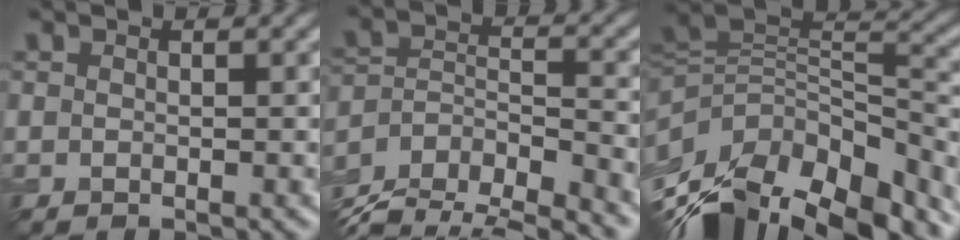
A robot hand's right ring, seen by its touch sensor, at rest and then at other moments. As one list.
[{"total": 11.2, "force": [-9.9, 4.0, 3.5], "torque": [-0.068, 0.004, -0.146]}, {"total": 13.3, "force": [-6.6, 7.5, 8.8], "torque": [-0.192, -0.001, -0.095]}]